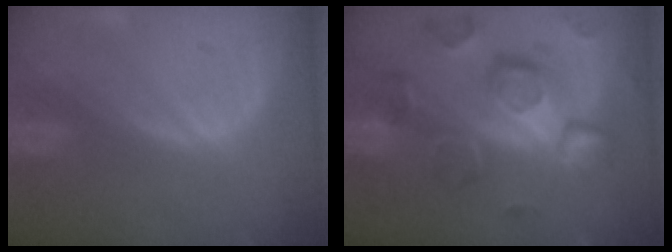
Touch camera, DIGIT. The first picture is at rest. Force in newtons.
{"total": 12.3, "press": 10.6, "slide": 6.2}